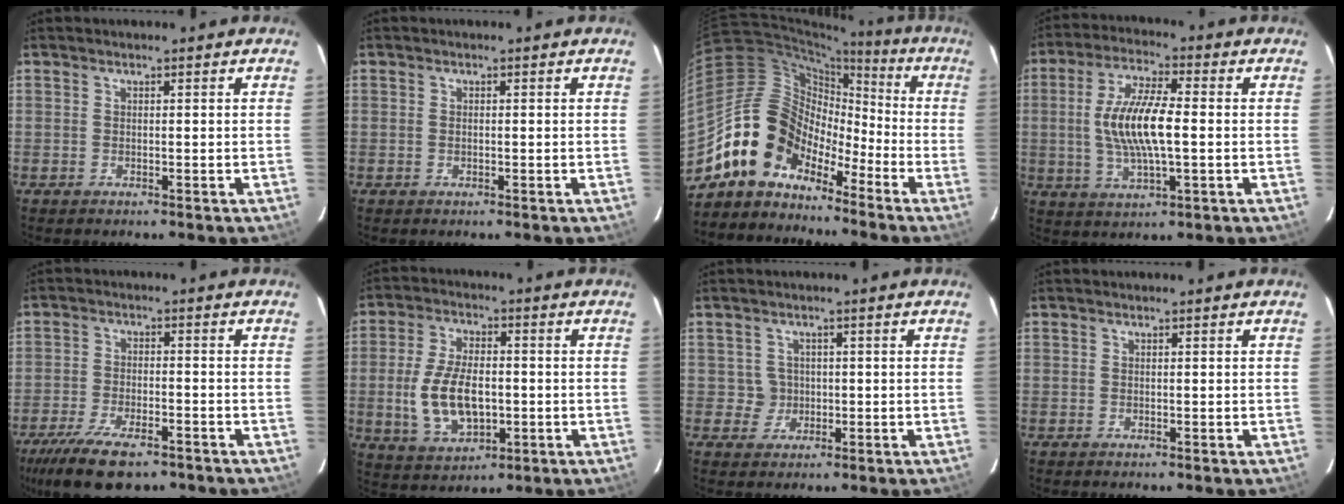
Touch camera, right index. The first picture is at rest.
{"total": 0.5, "force": [0.0, 0.4, 0.4], "torque": [-0.007, 0.000, -0.001]}
{"total": 12.8, "force": [-9.2, 8.0, 4.0], "torque": [-0.077, 0.037, -0.181]}
{"total": 12.1, "force": [-0.3, 3.8, 11.5], "torque": [-0.228, 0.004, -0.003]}
{"total": 13.5, "force": [-9.7, 5.0, 8.1], "torque": [-0.185, -0.031, -0.167]}
{"total": 12.3, "force": [-1.6, 6.5, 10.3], "torque": [-0.211, -0.003, -0.018]}
{"total": 2.9, "force": [0.0, 2.9, -0.1], "torque": [0.005, 0.012, 0.005]}
{"total": 0.0}